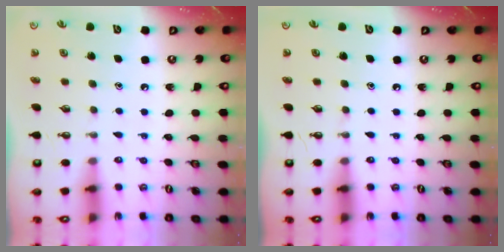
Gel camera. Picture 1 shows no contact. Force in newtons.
{"total": 0.0}